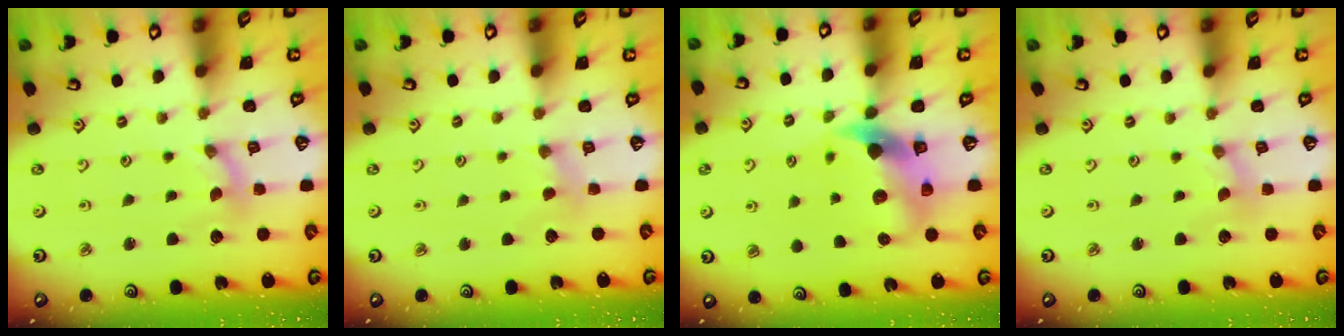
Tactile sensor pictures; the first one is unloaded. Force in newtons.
{"total": 2.5, "press": 2.4, "slide": 0.5}
{"total": 10.5, "press": 10.4, "slide": 1.5}
{"total": 0.0}